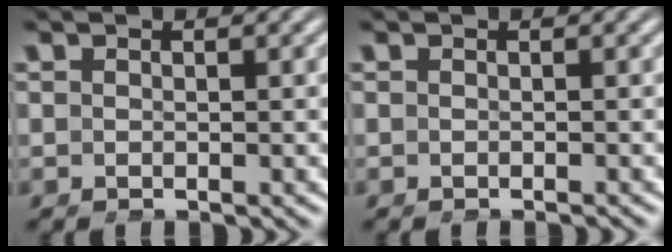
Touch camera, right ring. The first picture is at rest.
{"total": 0.9, "force": [-0.9, 0.2, 0.3], "torque": [-0.006, -0.003, -0.012]}